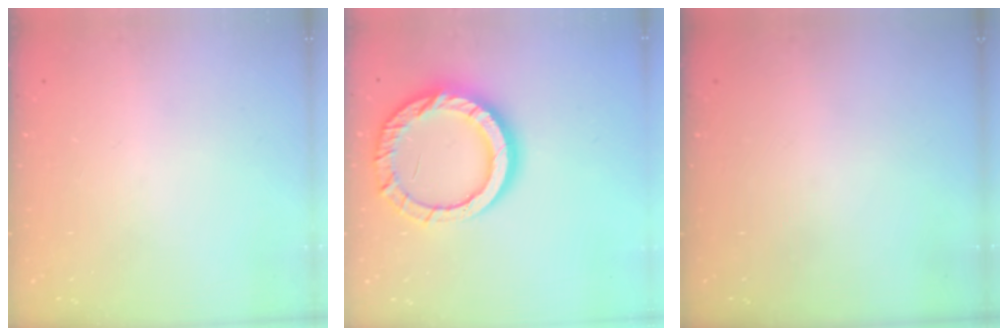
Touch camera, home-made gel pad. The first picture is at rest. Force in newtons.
{"total": 16.4, "press": 16.3, "slide": 1.6}
{"total": 0.0}